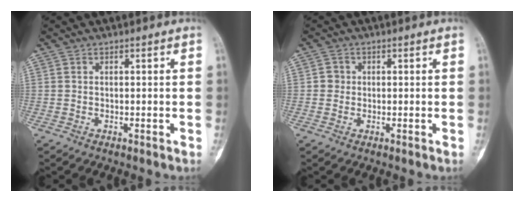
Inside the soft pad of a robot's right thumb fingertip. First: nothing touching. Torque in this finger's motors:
{"motor_torque": [0.23, 0.34, 0.10, -0.20, -0.02]}